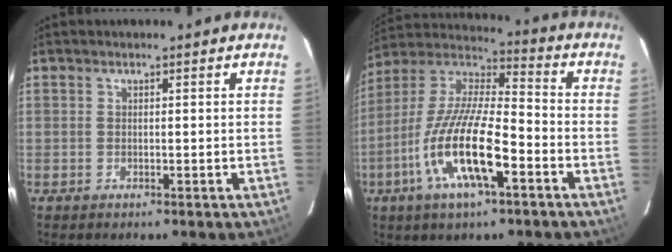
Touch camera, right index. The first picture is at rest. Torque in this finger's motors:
{"motor_torque": [1.36, -0.78, 0.77, 0.21]}